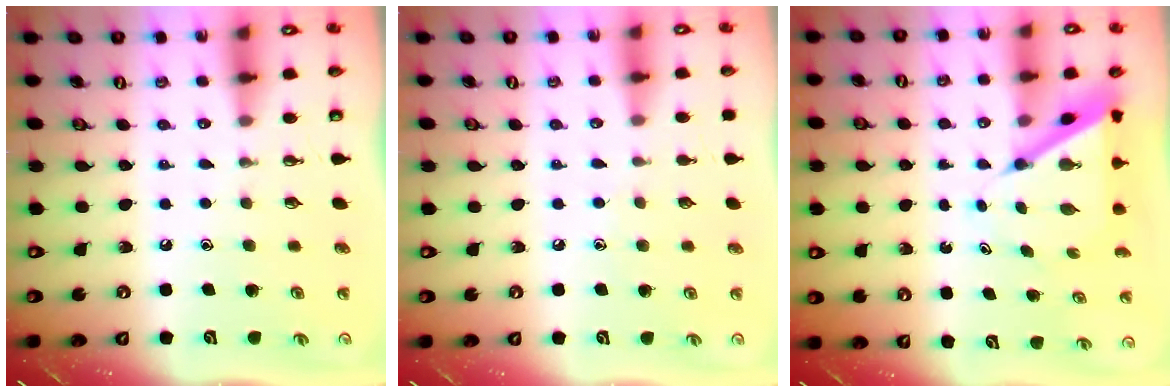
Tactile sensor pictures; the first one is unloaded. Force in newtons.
{"total": 3.2, "press": 3.1, "slide": 0.4}
{"total": 7.0, "press": 7.0, "slide": 0.6}